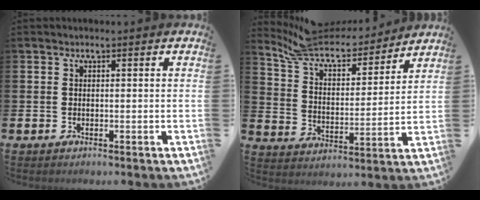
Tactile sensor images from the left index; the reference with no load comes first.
{"total": 9.1, "force": [8.4, 2.9, 2.0], "torque": [-0.082, -0.066, 0.147]}